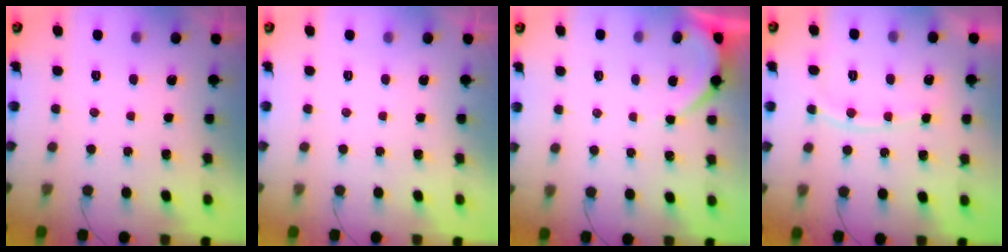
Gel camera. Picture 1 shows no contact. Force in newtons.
{"total": 0.0}
{"total": 3.5, "press": 3.4, "slide": 0.5}
{"total": 9.7, "press": 9.7, "slide": 1.3}